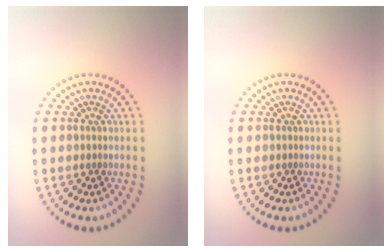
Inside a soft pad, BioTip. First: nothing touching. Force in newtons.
{"total": 0.0}